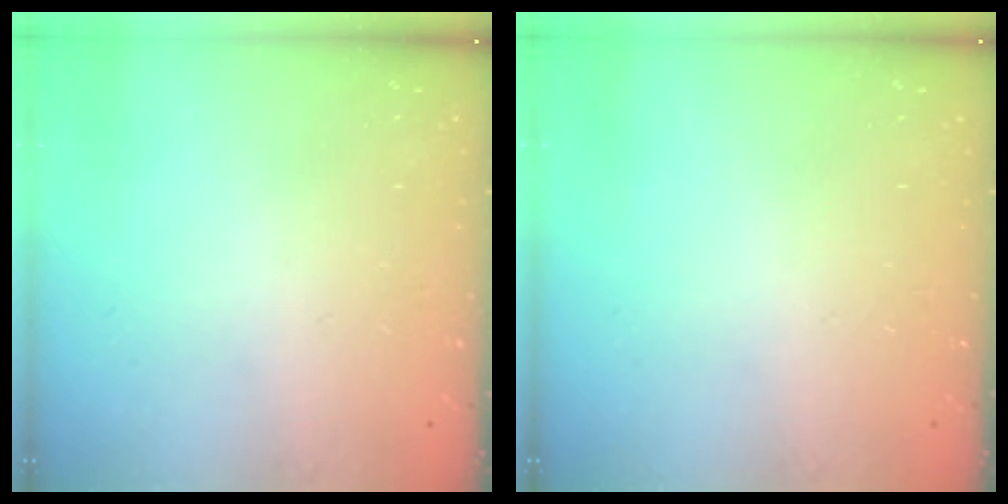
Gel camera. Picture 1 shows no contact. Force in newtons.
{"total": 0.0}